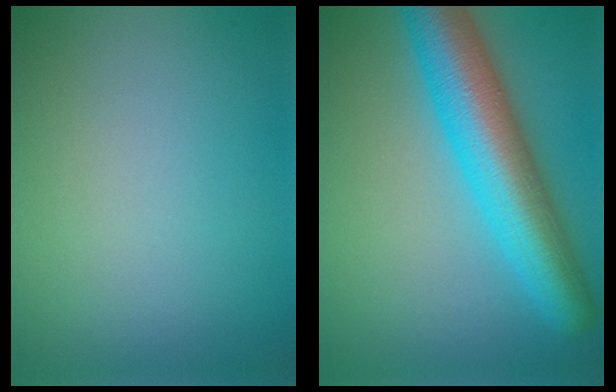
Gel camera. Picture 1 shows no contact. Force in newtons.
{"total": 9.5, "press": 9.5, "slide": 0.2}